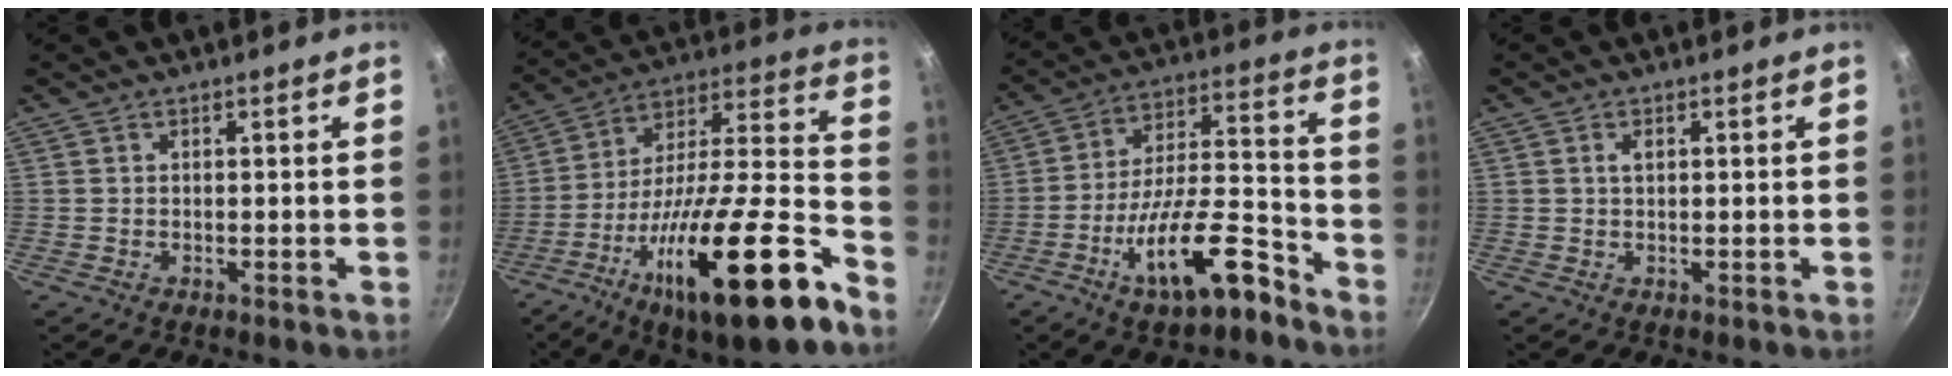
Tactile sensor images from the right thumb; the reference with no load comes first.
{"total": 29.1, "force": [-15.1, 7.4, 23.7], "torque": [-0.332, 0.074, -0.253]}
{"total": 16.9, "force": [-9.8, 5.7, 12.5], "torque": [-0.183, 0.073, -0.167]}
{"total": 1.3, "force": [0.4, 0.8, 1.0], "torque": [-0.015, 0.001, 0.007]}